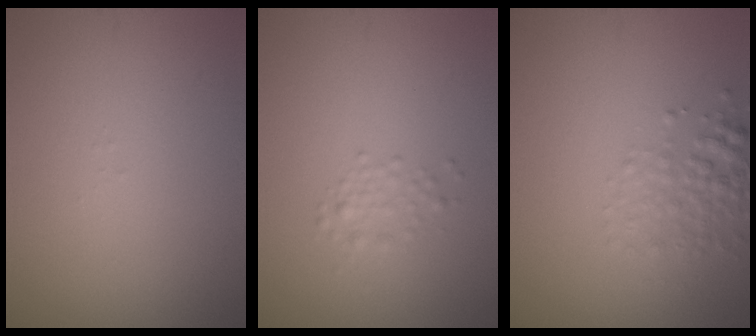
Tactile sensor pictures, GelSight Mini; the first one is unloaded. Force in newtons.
{"total": 1.4, "press": 1.4, "slide": 0.1}
{"total": 2.5, "press": 2.5, "slide": 0.1}